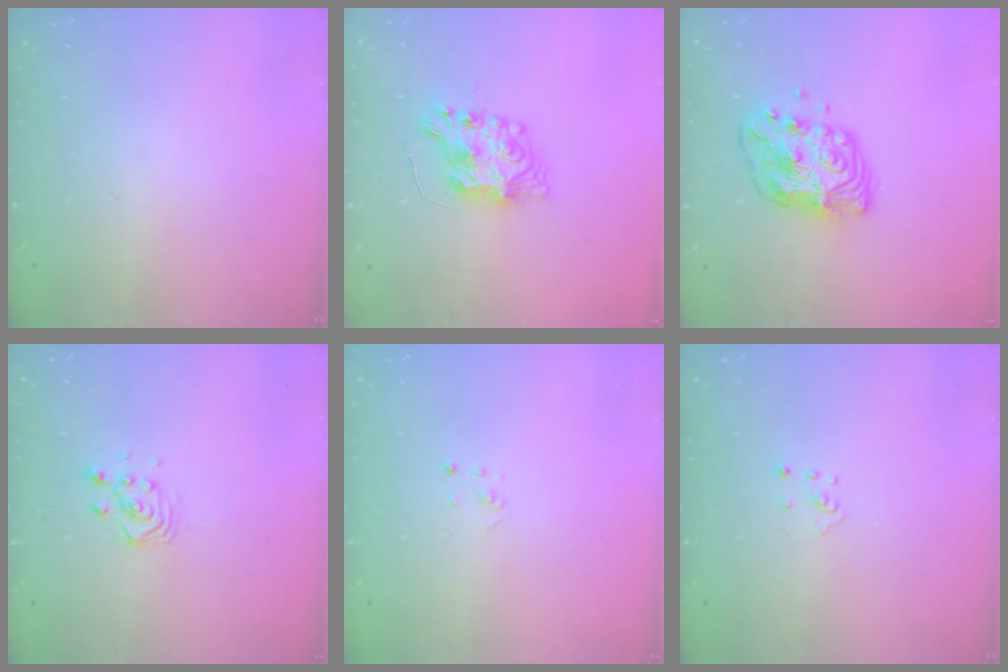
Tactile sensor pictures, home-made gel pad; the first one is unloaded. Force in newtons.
{"total": 9.1, "press": 9.0, "slide": 0.8}
{"total": 11.4, "press": 11.4, "slide": 0.8}
{"total": 2.8, "press": 2.8, "slide": 0.3}
{"total": 2.0, "press": 2.0, "slide": 0.1}
{"total": 2.9, "press": 2.9, "slide": 0.3}